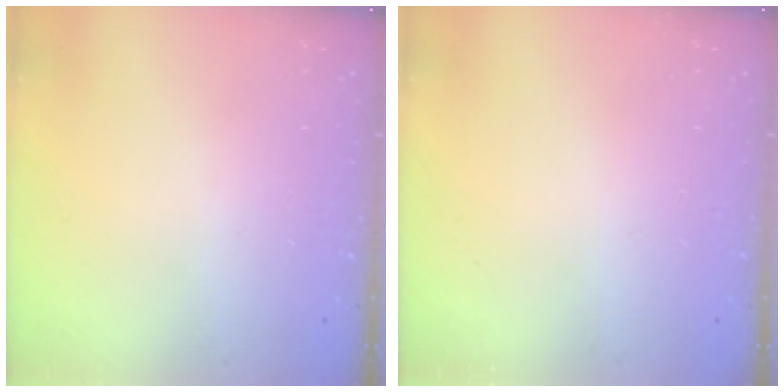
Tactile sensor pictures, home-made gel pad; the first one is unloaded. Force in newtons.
{"total": 0.0}